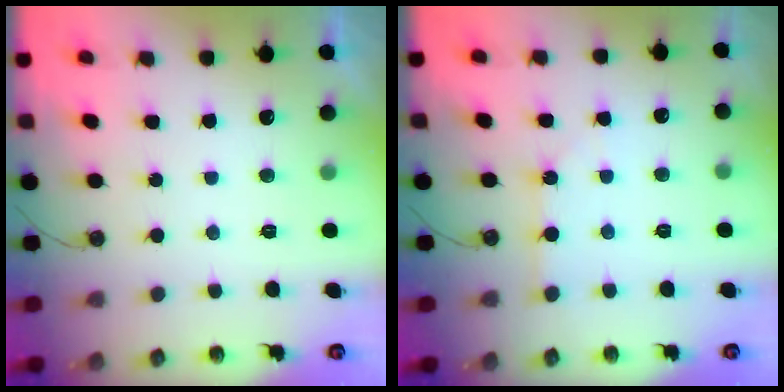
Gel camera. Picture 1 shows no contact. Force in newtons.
{"total": 1.2, "press": 1.2, "slide": 0.2}